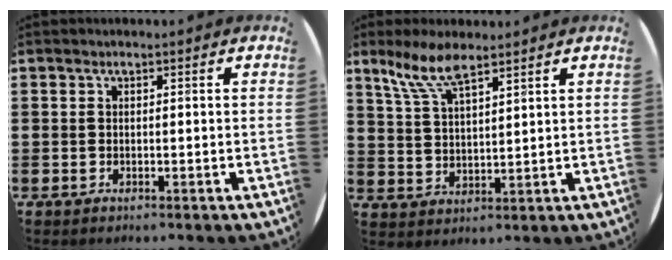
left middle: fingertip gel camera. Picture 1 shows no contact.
{"total": 6.8, "force": [5.1, 1.8, 4.1], "torque": [-0.093, -0.007, 0.092]}